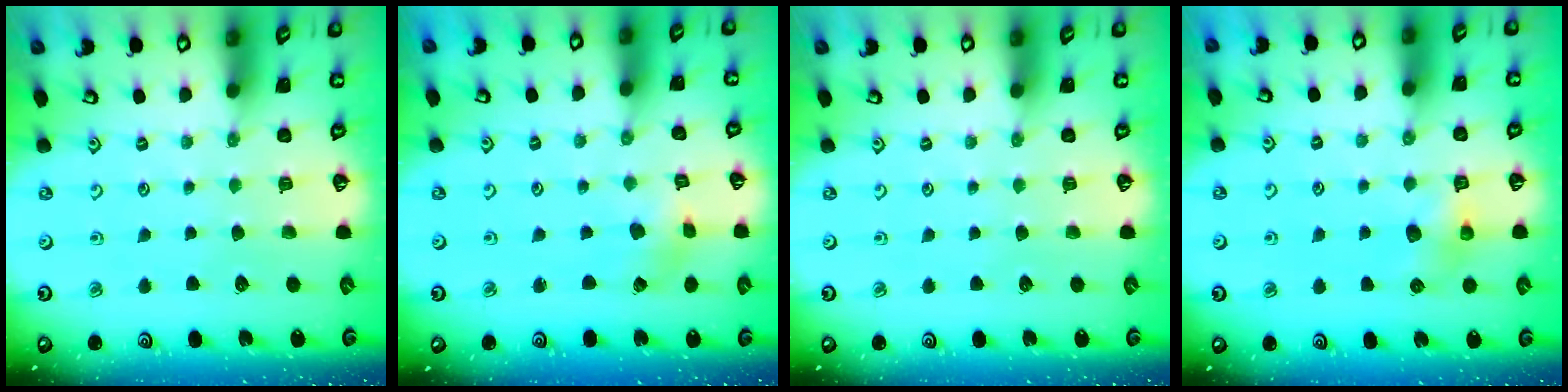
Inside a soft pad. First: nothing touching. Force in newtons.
{"total": 1.4, "press": 1.3, "slide": 0.3}
{"total": 0.0}
{"total": 6.3, "press": 6.3, "slide": 0.4}